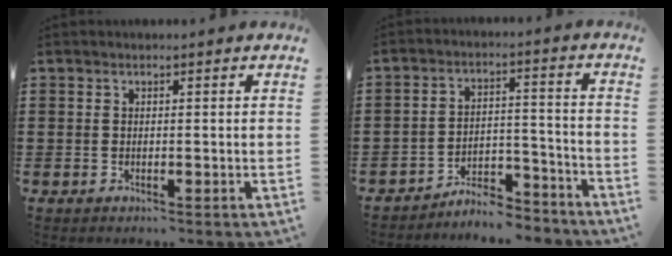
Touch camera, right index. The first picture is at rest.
{"total": 5.8, "force": [-5.6, 1.1, 0.9], "torque": [-0.013, 0.017, -0.111]}